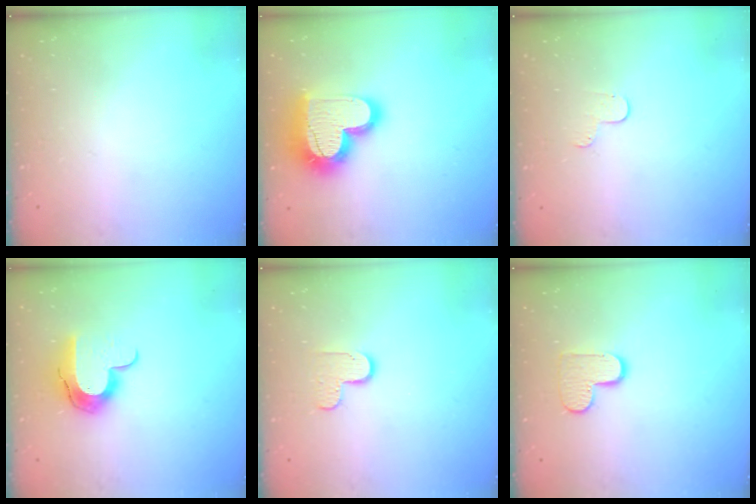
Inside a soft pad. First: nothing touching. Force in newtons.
{"total": 21.1, "press": 21.1, "slide": 1.5}
{"total": 4.1, "press": 4.1, "slide": 0.4}
{"total": 10.5, "press": 10.5, "slide": 0.8}
{"total": 5.5, "press": 5.5, "slide": 0.5}
{"total": 8.3, "press": 8.2, "slide": 0.4}